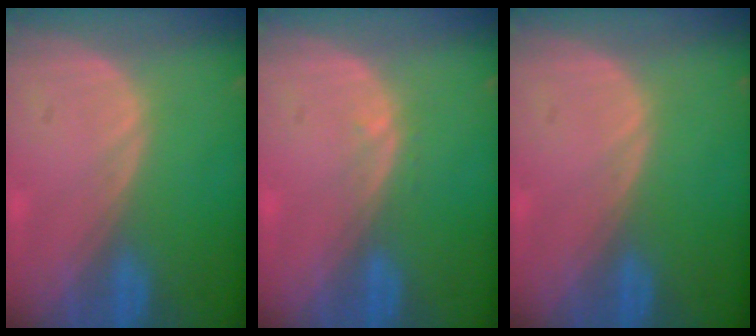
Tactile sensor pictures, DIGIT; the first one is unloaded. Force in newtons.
{"total": 0.7, "press": 0.7, "slide": 0.2}
{"total": 0.0}